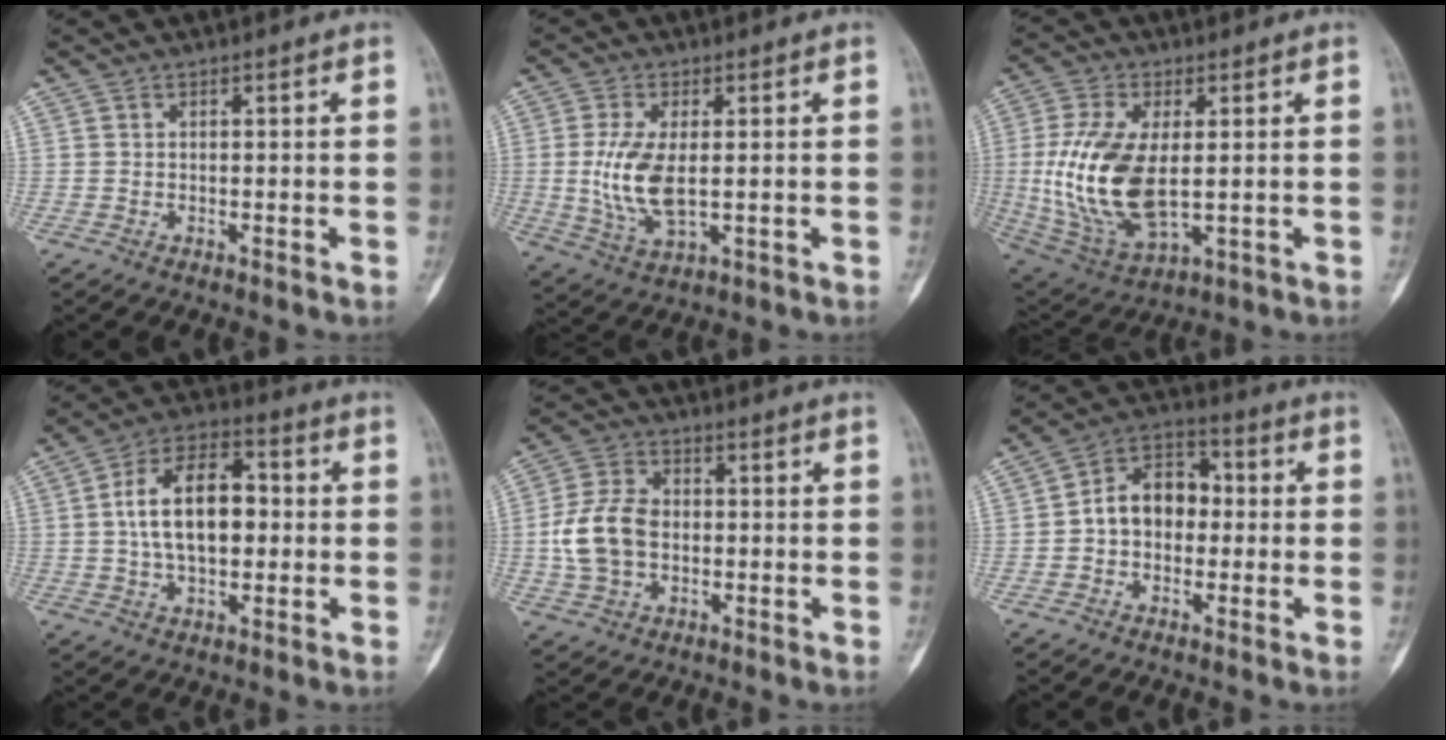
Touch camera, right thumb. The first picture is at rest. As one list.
[{"total": 9.8, "force": [0.1, 4.7, 8.6], "torque": [-0.181, -0.012, 0.013]}, {"total": 17.4, "force": [0.3, 8.9, 14.9], "torque": [-0.311, -0.012, 0.021]}, {"total": 14.7, "force": [0.8, 8.5, 11.9], "torque": [-0.188, 0.025, 0.008]}, {"total": 10.9, "force": [-0.8, 7.8, 7.5], "torque": [-0.139, 0.018, -0.017]}, {"total": 10.3, "force": [-0.3, 7.5, 7.0], "torque": [-0.084, 0.037, -0.019]}]